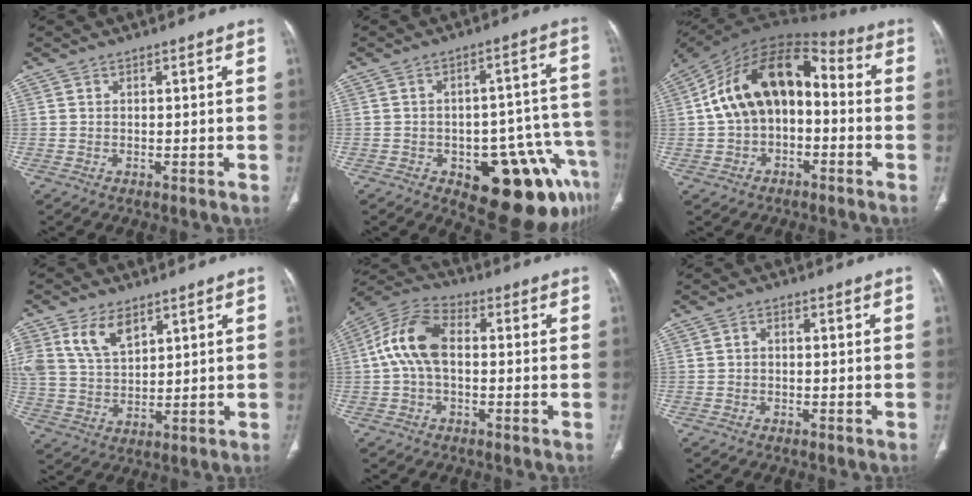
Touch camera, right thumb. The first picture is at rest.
{"total": 19.2, "force": [-9.0, 8.6, 14.6], "torque": [-0.116, 0.062, -0.103]}
{"total": 17.4, "force": [-0.1, 11.1, 13.5], "torque": [-0.210, 0.055, -0.013]}
{"total": 9.7, "force": [5.2, 5.6, 5.9], "torque": [-0.102, -0.014, 0.111]}
{"total": 11.2, "force": [0.4, 6.6, 9.0], "torque": [-0.183, 0.031, -0.002]}
{"total": 1.2, "force": [-0.2, 0.9, 0.8], "torque": [-0.008, 0.005, -0.007]}